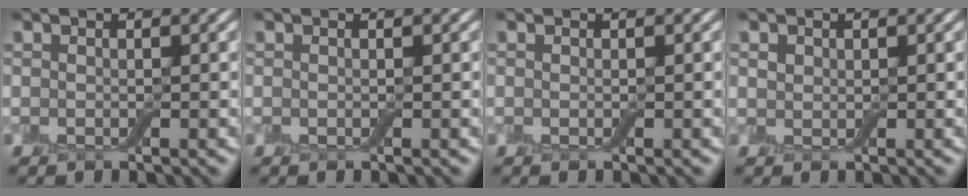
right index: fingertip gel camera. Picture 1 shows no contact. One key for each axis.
{"total": 0.0}
{"total": 0.0}
{"total": 0.7, "fx": 0.4, "fy": 0.6, "fz": 0.1, "tx": 0.001, "ty": 0.000, "tz": 0.008}